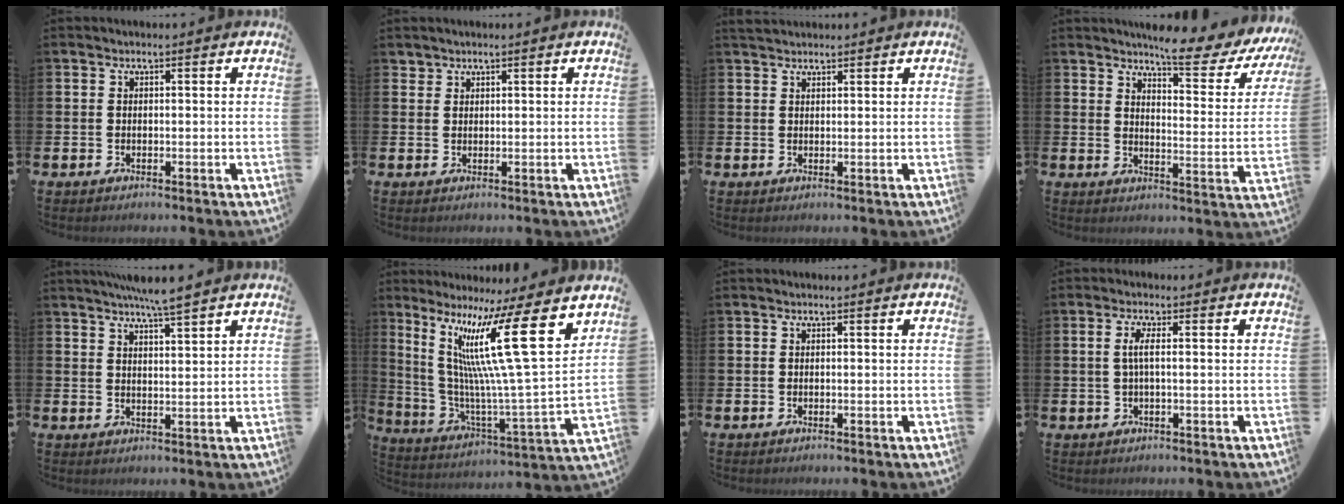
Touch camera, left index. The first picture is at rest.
{"total": 1.6, "force": [1.5, 0.7, 0.0], "torque": [0.010, -0.002, 0.027]}
{"total": 1.8, "force": [1.7, 0.6, 0.2], "torque": [0.002, -0.003, 0.031]}
{"total": 7.2, "force": [6.5, 0.8, 2.9], "torque": [-0.050, -0.052, 0.104]}
{"total": 5.3, "force": [5.0, -0.5, 1.8], "torque": [-0.040, -0.018, 0.088]}
{"total": 17.9, "force": [9.3, 2.0, 15.1], "torque": [-0.278, -0.066, 0.135]}
{"total": 0.0}
{"total": 2.1, "force": [0.3, 0.3, 2.1], "torque": [-0.042, 0.002, 0.004]}